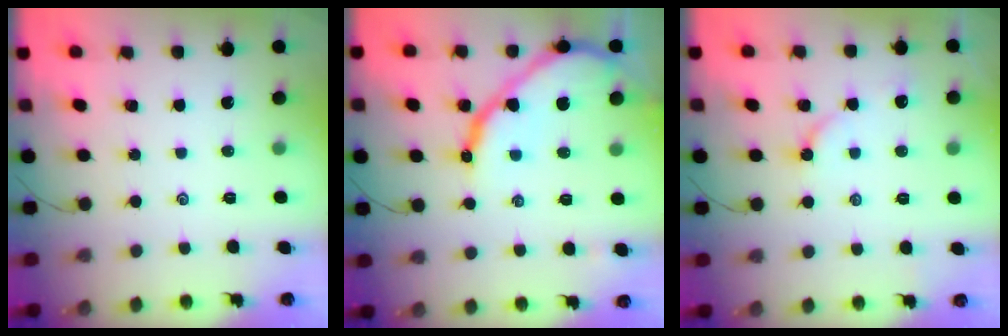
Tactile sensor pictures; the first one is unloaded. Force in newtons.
{"total": 13.8, "press": 13.7, "slide": 1.6}
{"total": 3.9, "press": 3.9, "slide": 0.5}